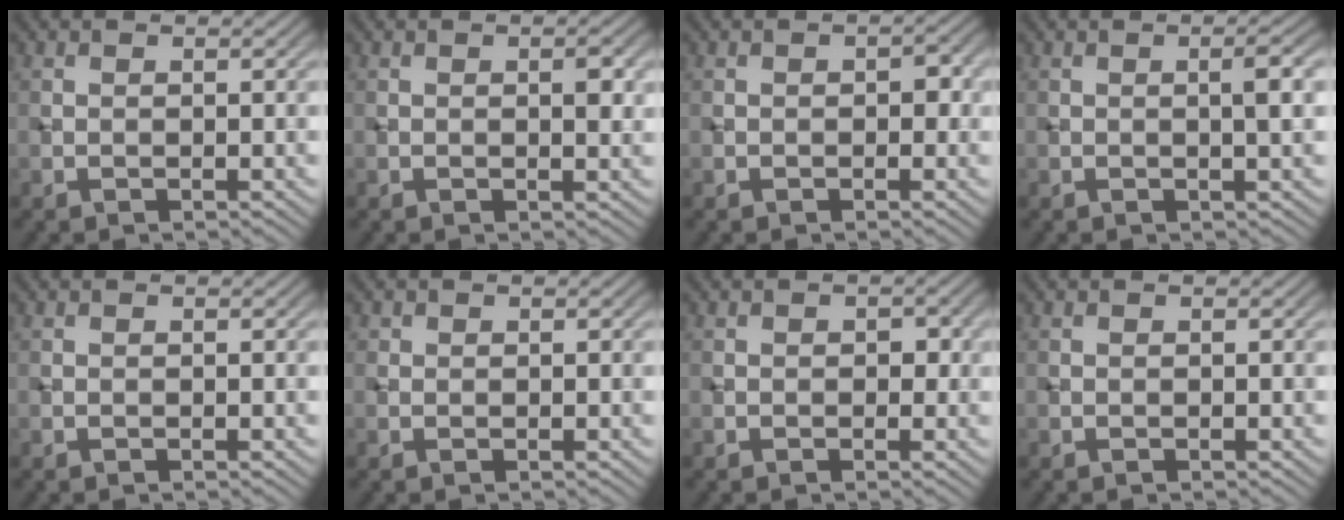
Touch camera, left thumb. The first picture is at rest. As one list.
[{"total": 1.7, "force": [0.3, 0.6, 1.6], "torque": [-0.019, -0.003, 0.003]}, {"total": 1.6, "force": [-0.2, 1.1, 1.1], "torque": [-0.014, -0.003, -0.005]}, {"total": 2.0, "force": [0.2, 0.1, 2.0], "torque": [-0.034, 0.004, 0.001]}, {"total": 0.0}, {"total": 0.6, "force": [0.3, 0.5, 0.1], "torque": [0.001, -0.003, 0.004]}, {"total": 1.2, "force": [0.0, 0.9, 0.7], "torque": [-0.009, -0.006, -0.002]}, {"total": 0.0}]